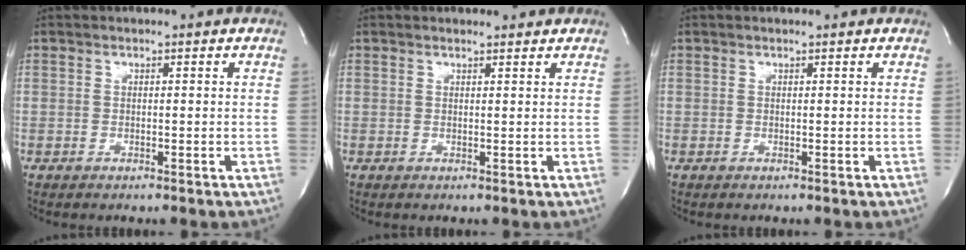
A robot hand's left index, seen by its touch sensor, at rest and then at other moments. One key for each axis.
{"total": 2.1, "fx": 2.1, "fy": 0.3, "fz": 0.4, "tx": -0.015, "ty": 0.006, "tz": 0.027}
{"total": 0.5, "fx": 0.5, "fy": 0.0, "fz": 0.2, "tx": -0.005, "ty": 0.002, "tz": 0.009}